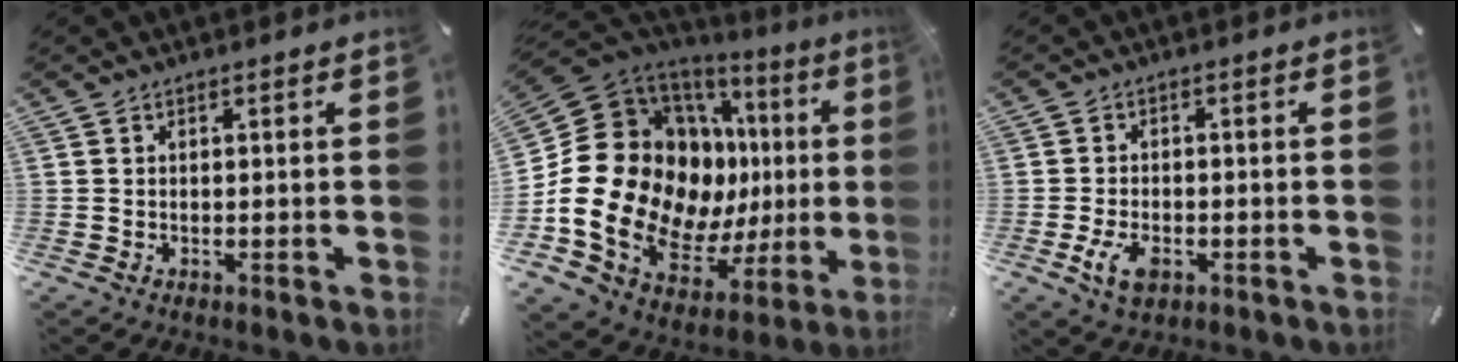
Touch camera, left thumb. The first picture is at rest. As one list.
[{"total": 26.9, "force": [-0.1, 18.6, 19.4], "torque": [-0.354, -0.045, 0.045]}, {"total": 5.3, "force": [-2.1, 3.3, 3.6], "torque": [-0.084, 0.004, -0.042]}]